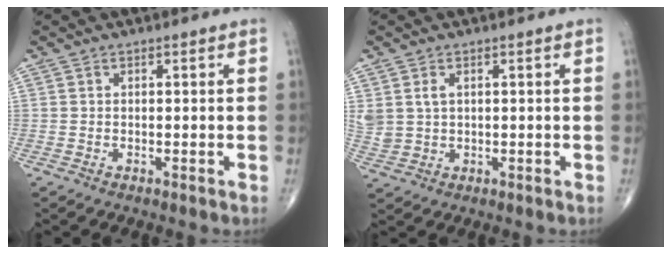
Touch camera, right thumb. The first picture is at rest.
{"total": 4.2, "force": [1.3, 2.9, 2.7], "torque": [-0.060, 0.000, 0.035]}